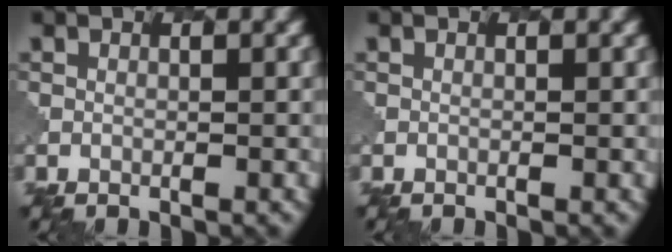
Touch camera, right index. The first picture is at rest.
{"total": 0.0}